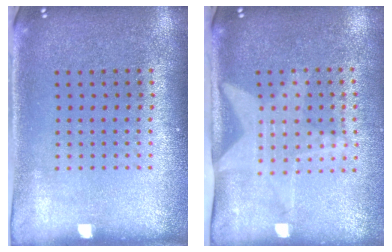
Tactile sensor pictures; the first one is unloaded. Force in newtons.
{"total": 2.0, "press": 1.5, "slide": 1.3}